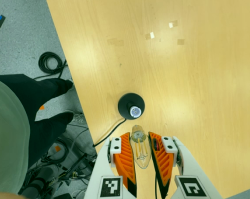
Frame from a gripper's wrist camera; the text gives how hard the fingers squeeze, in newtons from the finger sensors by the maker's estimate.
{"total": 20.5, "left": 23.1, "right": 17.8}